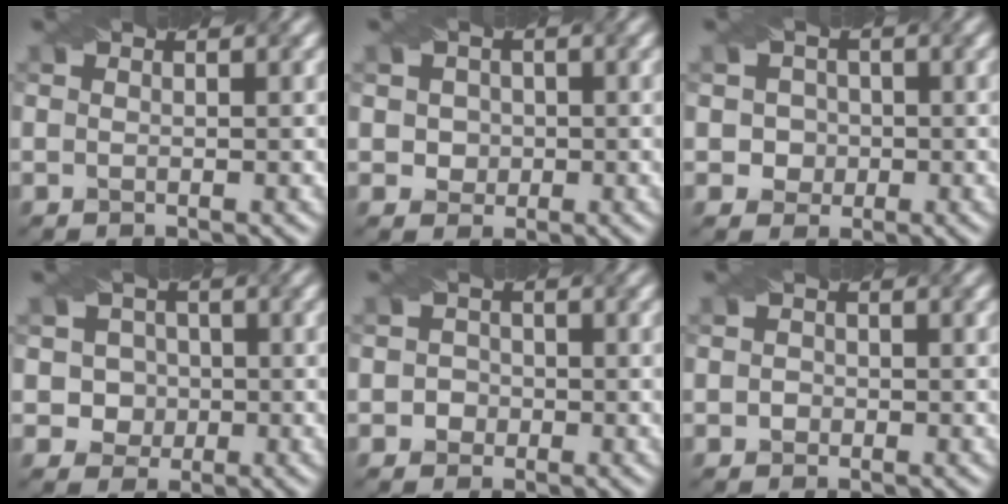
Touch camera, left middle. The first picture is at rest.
{"total": 2.0, "force": [0.4, 1.9, 0.7], "torque": [-0.008, 0.005, 0.017]}
{"total": 2.3, "force": [0.0, 2.2, 0.6], "torque": [0.005, 0.005, 0.006]}
{"total": 3.0, "force": [0.0, 2.9, 0.9], "torque": [0.000, 0.007, 0.000]}
{"total": 1.5, "force": [-0.3, 1.4, 0.2], "torque": [0.013, 0.001, -0.009]}
{"total": 0.9, "force": [-0.1, 0.8, 0.2], "torque": [0.000, -0.001, -0.006]}